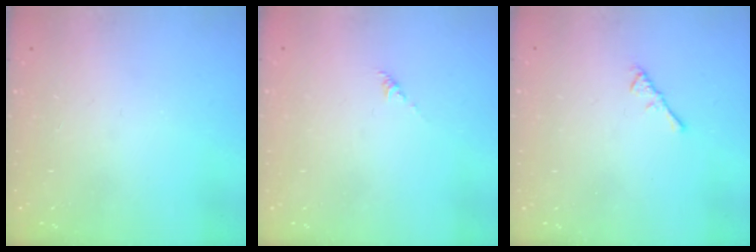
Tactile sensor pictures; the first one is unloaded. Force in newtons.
{"total": 0.0}
{"total": 2.2, "press": 2.1, "slide": 0.5}